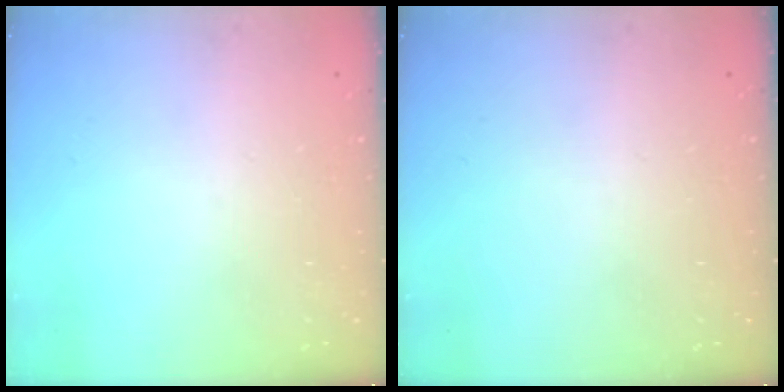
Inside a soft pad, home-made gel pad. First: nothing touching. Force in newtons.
{"total": 0.0}